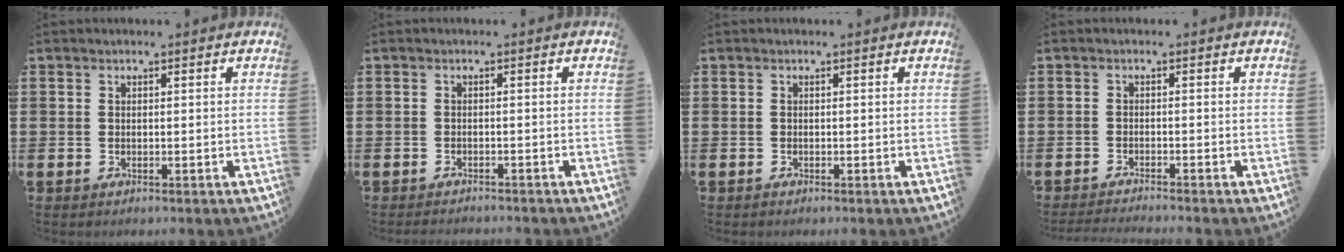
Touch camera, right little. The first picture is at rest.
{"total": 0.9, "force": [-0.9, 0.0, 0.0], "torque": [-0.001, -0.001, -0.018]}
{"total": 0.0}
{"total": 1.2, "force": [-1.2, -0.2, 0.2], "torque": [-0.002, -0.001, -0.023]}